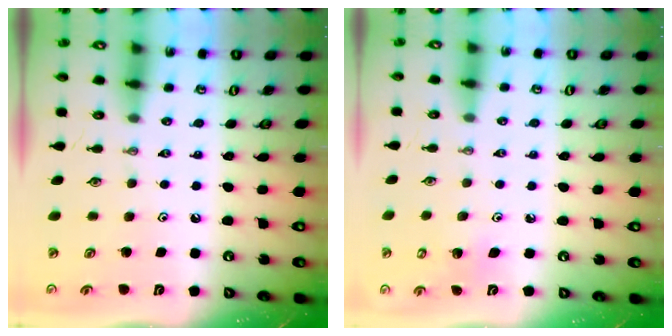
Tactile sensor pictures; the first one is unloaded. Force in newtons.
{"total": 3.5, "press": 3.5, "slide": 0.2}